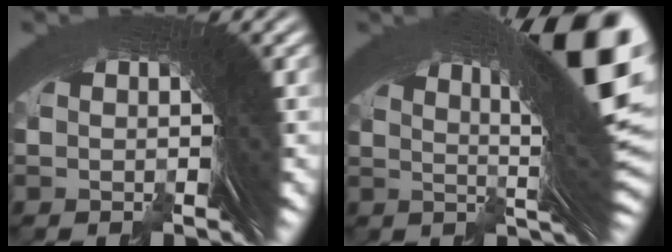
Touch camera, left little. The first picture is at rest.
{"total": 16.7, "force": [4.9, 5.4, 15.0], "torque": [-0.172, 0.026, 0.062]}